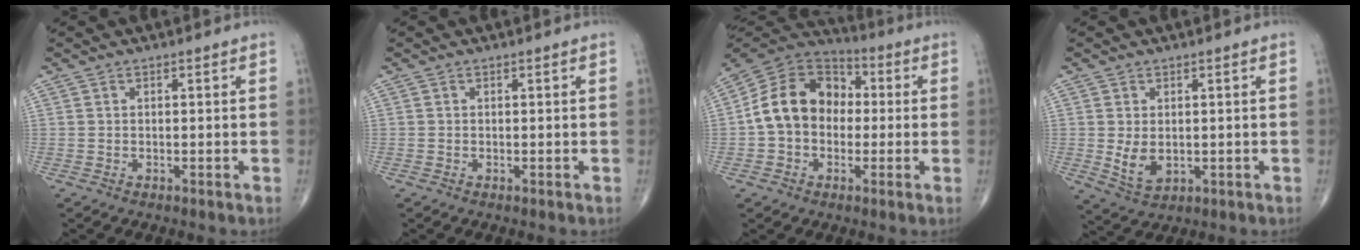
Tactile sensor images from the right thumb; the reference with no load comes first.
{"total": 0.0}
{"total": 14.5, "force": [-0.3, 11.4, 9.0], "torque": [-0.135, 0.042, -0.017]}
{"total": 4.9, "force": [-0.1, 3.3, 3.7], "torque": [-0.060, -0.012, 0.012]}